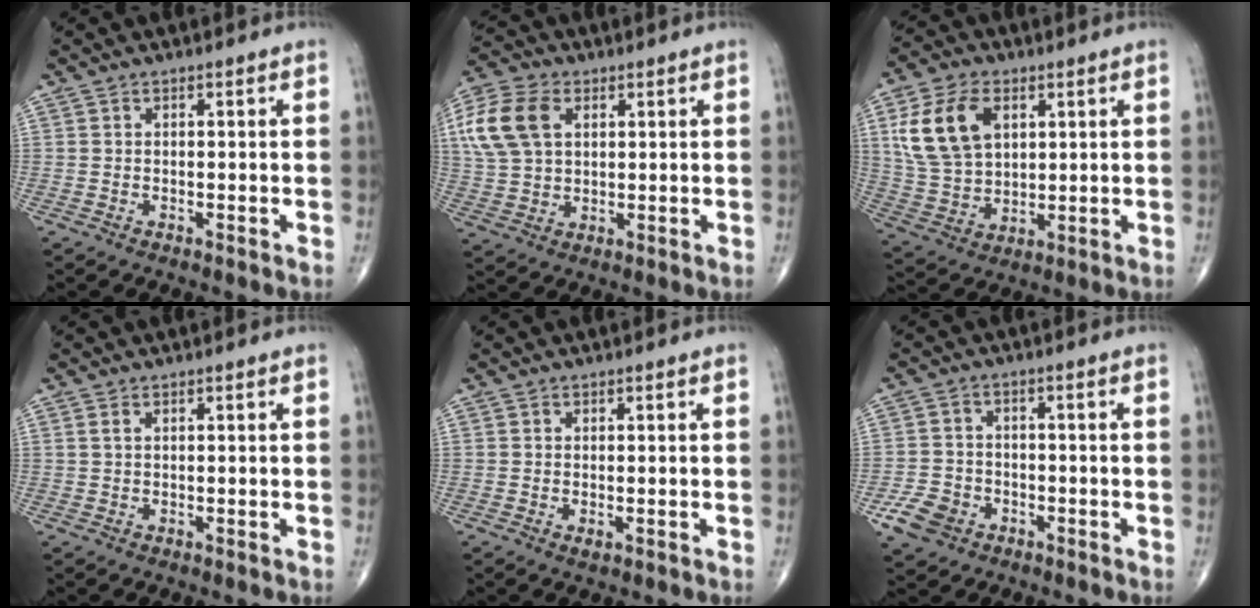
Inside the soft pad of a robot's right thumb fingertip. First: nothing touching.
{"total": 13.4, "force": [4.0, 8.9, 9.2], "torque": [-0.199, 0.006, 0.077]}
{"total": 14.2, "force": [4.7, 9.2, 9.8], "torque": [-0.176, -0.008, 0.097]}
{"total": 0.8, "force": [0.4, 0.4, 0.6], "torque": [-0.014, 0.007, 0.009]}
{"total": 0.9, "force": [-0.2, 0.4, 0.8], "torque": [-0.014, -0.004, -0.003]}
{"total": 6.3, "force": [-3.1, 4.8, 2.6], "torque": [-0.042, 0.014, -0.055]}